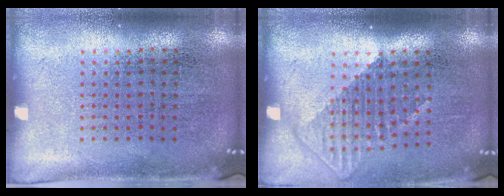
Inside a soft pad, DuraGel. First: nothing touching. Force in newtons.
{"total": 1.3, "press": 1.0, "slide": 0.8}